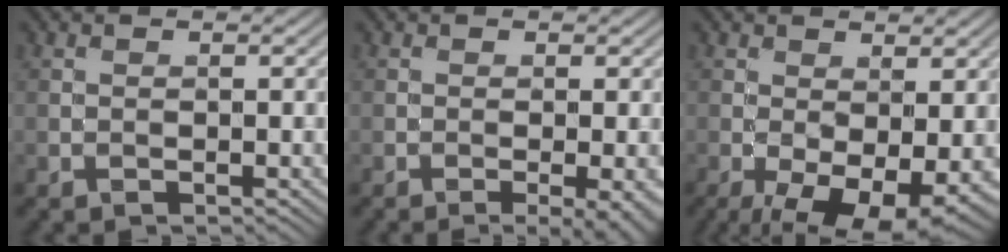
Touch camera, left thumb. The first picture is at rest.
{"total": 4.5, "force": [-2.1, 1.2, 3.8], "torque": [-0.055, -0.004, -0.020]}
{"total": 9.5, "force": [-3.6, 4.3, 7.8], "torque": [-0.133, -0.025, -0.046]}